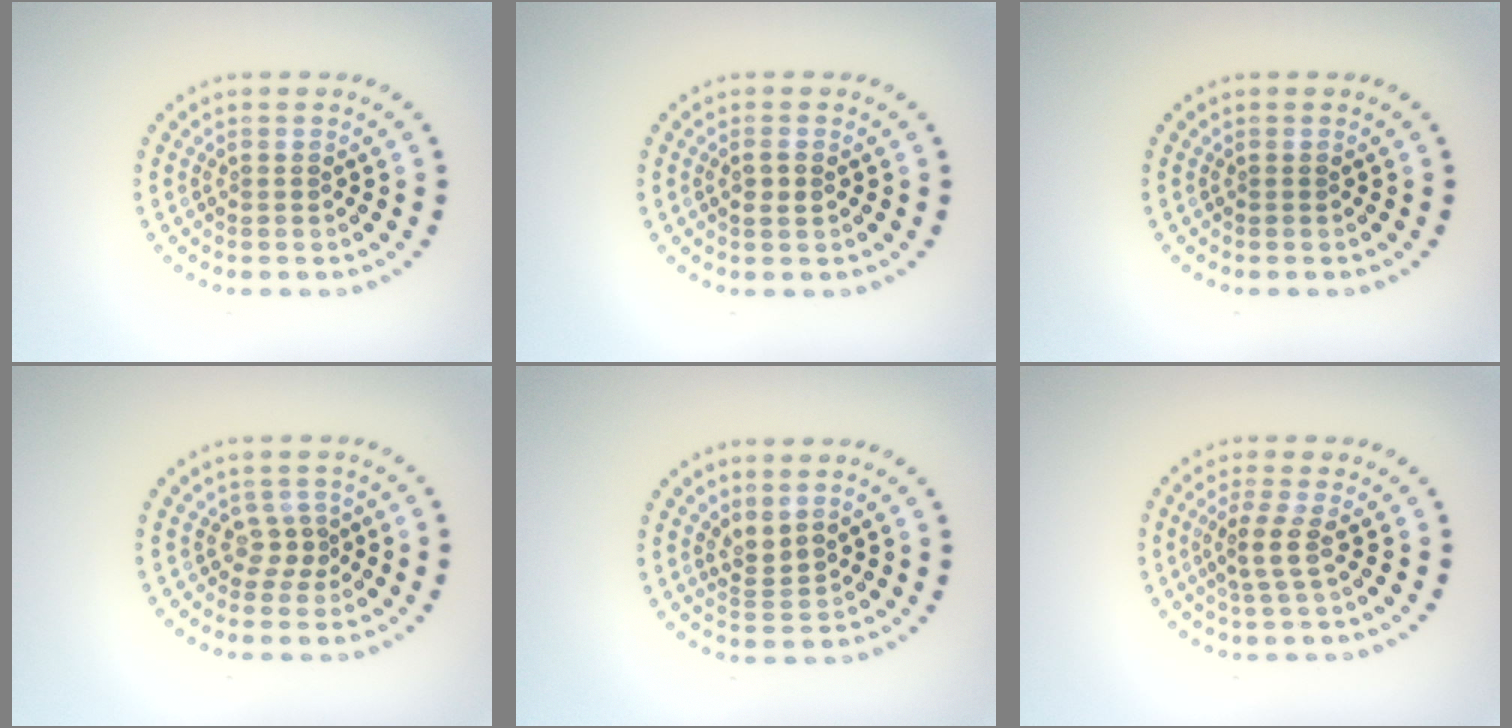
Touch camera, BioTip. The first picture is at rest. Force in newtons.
{"total": 1.2, "press": 1.2, "slide": 0.3}
{"total": 0.0}
{"total": 1.5, "press": 1.0, "slide": 1.2}
{"total": 2.1, "press": 1.4, "slide": 1.6}
{"total": 2.2, "press": 1.7, "slide": 1.4}